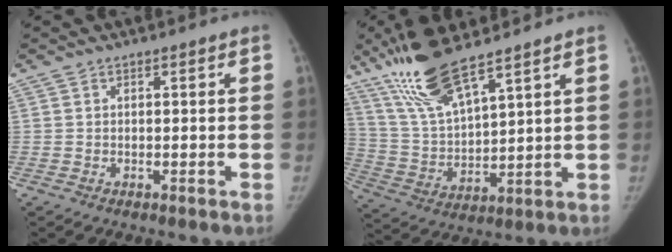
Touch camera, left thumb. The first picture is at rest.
{"total": 14.3, "force": [10.5, 2.7, 9.3], "torque": [-0.186, -0.046, 0.221]}